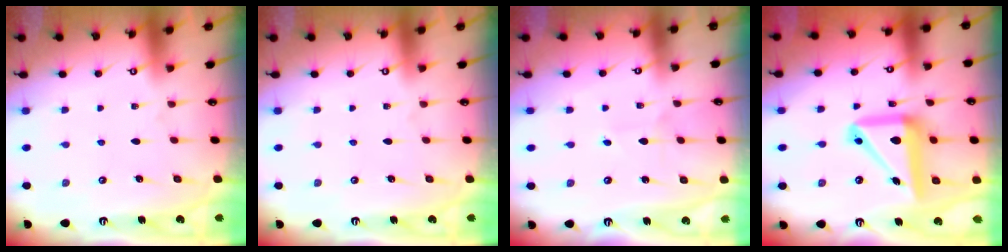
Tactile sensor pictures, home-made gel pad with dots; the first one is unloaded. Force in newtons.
{"total": 0.0}
{"total": 2.7, "press": 2.7, "slide": 0.3}
{"total": 15.7, "press": 15.5, "slide": 2.4}